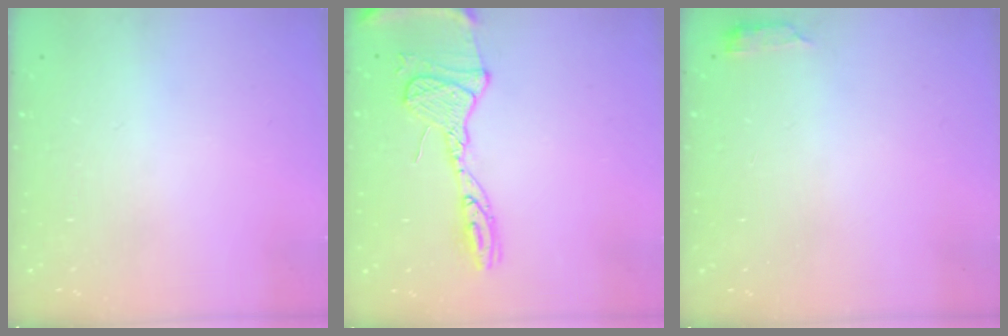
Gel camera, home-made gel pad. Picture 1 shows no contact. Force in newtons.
{"total": 15.9, "press": 15.8, "slide": 1.6}
{"total": 2.6, "press": 2.6, "slide": 0.5}